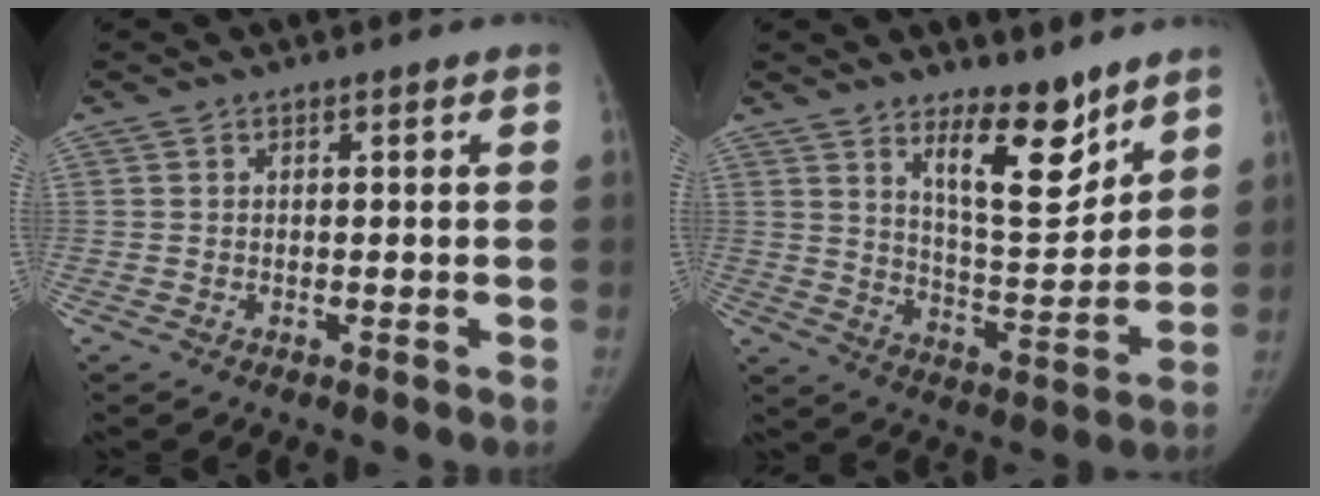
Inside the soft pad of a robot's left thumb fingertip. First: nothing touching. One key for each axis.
{"total": 12.3, "fx": 8.5, "fy": 4.2, "fz": 7.8, "tx": -0.091, "ty": -0.080, "tz": 0.149}